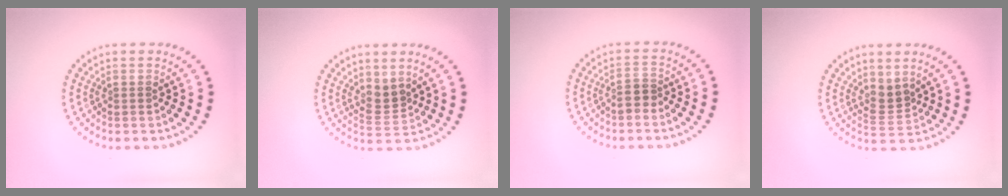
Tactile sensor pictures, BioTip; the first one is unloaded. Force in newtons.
{"total": 2.3, "press": 1.7, "slide": 1.6}
{"total": 1.6, "press": 1.4, "slide": 0.7}
{"total": 2.3, "press": 1.8, "slide": 1.5}